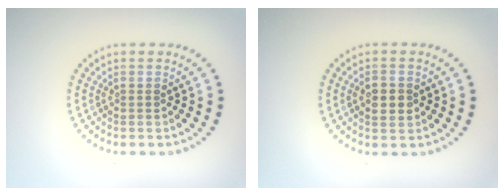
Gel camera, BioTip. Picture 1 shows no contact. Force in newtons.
{"total": 2.0, "press": 2.0, "slide": 0.1}